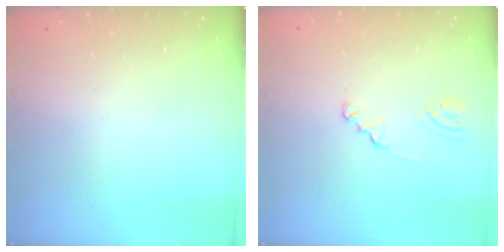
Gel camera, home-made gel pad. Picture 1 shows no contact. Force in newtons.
{"total": 1.9, "press": 1.9, "slide": 0.3}